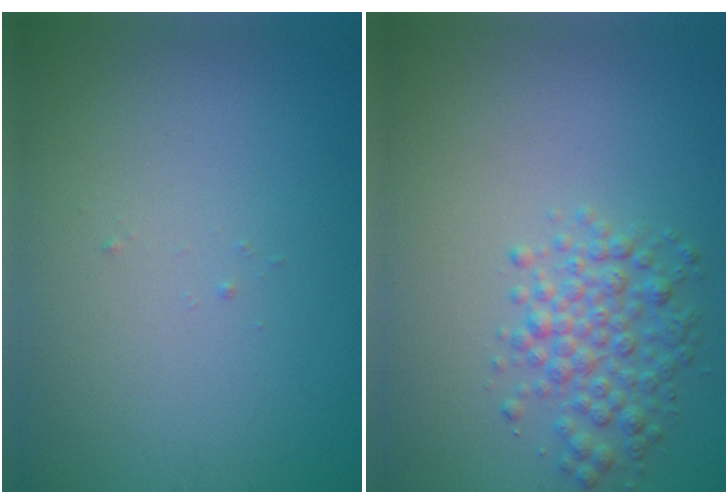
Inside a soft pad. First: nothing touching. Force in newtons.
{"total": 3.1, "press": 3.1, "slide": 0.0}